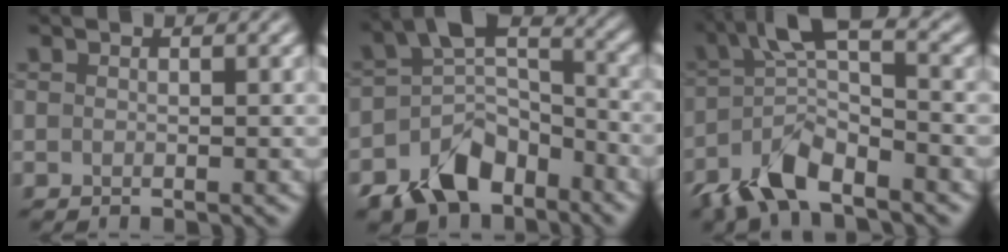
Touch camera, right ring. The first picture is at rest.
{"total": 8.0, "force": [-4.8, 4.7, 4.4], "torque": [-0.071, 0.003, -0.099]}
{"total": 7.3, "force": [-4.1, 2.5, 5.4], "torque": [-0.110, 0.010, -0.091]}